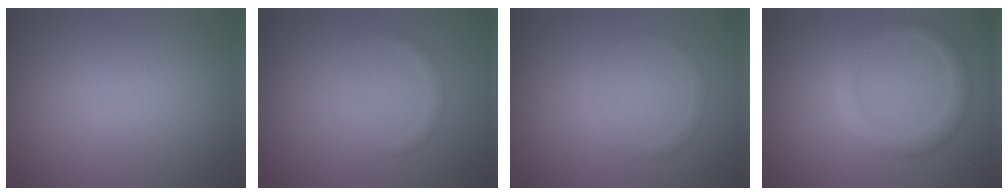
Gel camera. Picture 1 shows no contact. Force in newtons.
{"total": 0.9, "press": 0.8, "slide": 0.1}
{"total": 0.7, "press": 0.7, "slide": 0.0}
{"total": 2.2, "press": 2.2, "slide": 0.1}